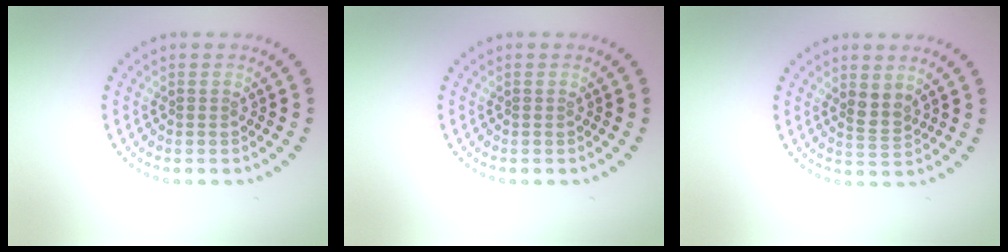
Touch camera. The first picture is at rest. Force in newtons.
{"total": 0.0}
{"total": 1.8, "press": 1.6, "slide": 1.0}